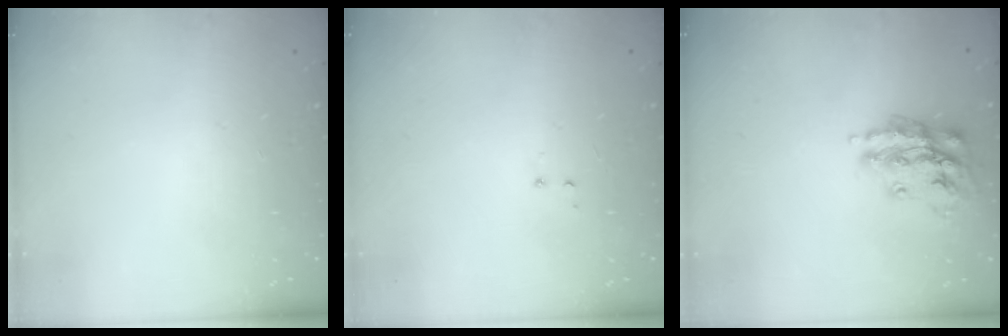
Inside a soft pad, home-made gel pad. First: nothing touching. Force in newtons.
{"total": 3.5, "press": 3.5, "slide": 0.5}
{"total": 15.1, "press": 15.0, "slide": 1.0}